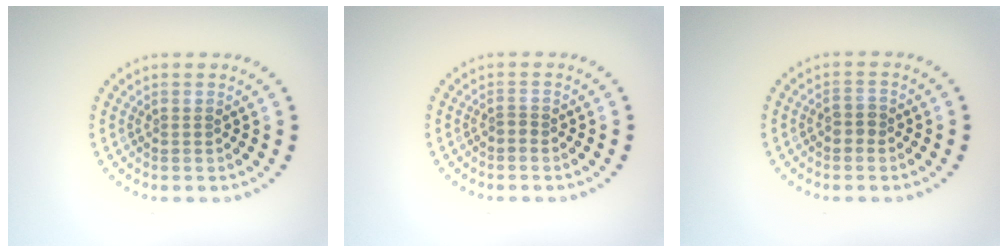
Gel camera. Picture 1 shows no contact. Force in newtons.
{"total": 0.6, "press": 0.4, "slide": 0.5}
{"total": 1.5, "press": 1.4, "slide": 0.6}